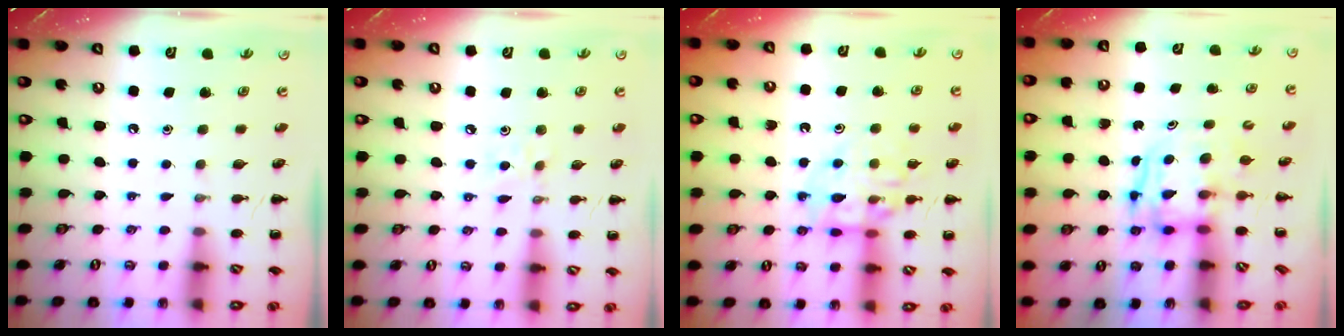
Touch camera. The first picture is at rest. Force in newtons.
{"total": 3.9, "press": 3.6, "slide": 1.3}
{"total": 12.3, "press": 12.2, "slide": 1.5}
{"total": 4.0, "press": 3.9, "slide": 0.4}